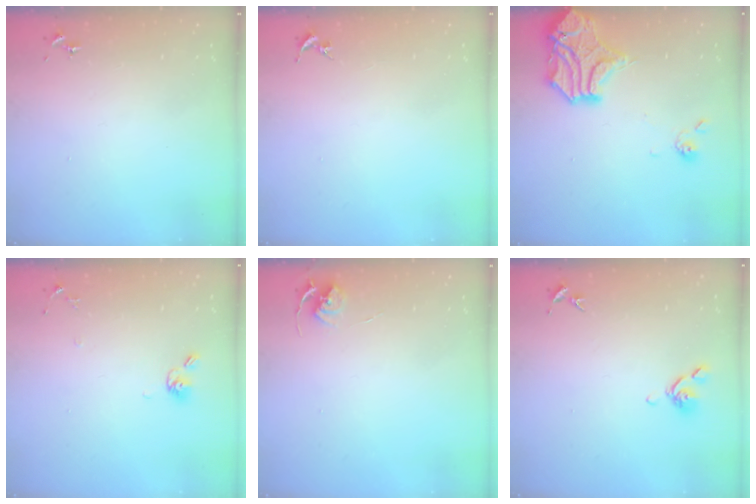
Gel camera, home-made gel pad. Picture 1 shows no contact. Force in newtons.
{"total": 0.0}
{"total": 16.4, "press": 16.1, "slide": 3.1}
{"total": 7.1, "press": 6.8, "slide": 2.1}
{"total": 5.3, "press": 5.2, "slide": 0.6}
{"total": 6.8, "press": 6.7, "slide": 0.9}